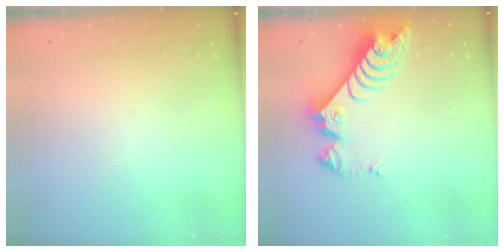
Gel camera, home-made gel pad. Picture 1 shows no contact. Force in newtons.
{"total": 11.0, "press": 11.0, "slide": 1.0}